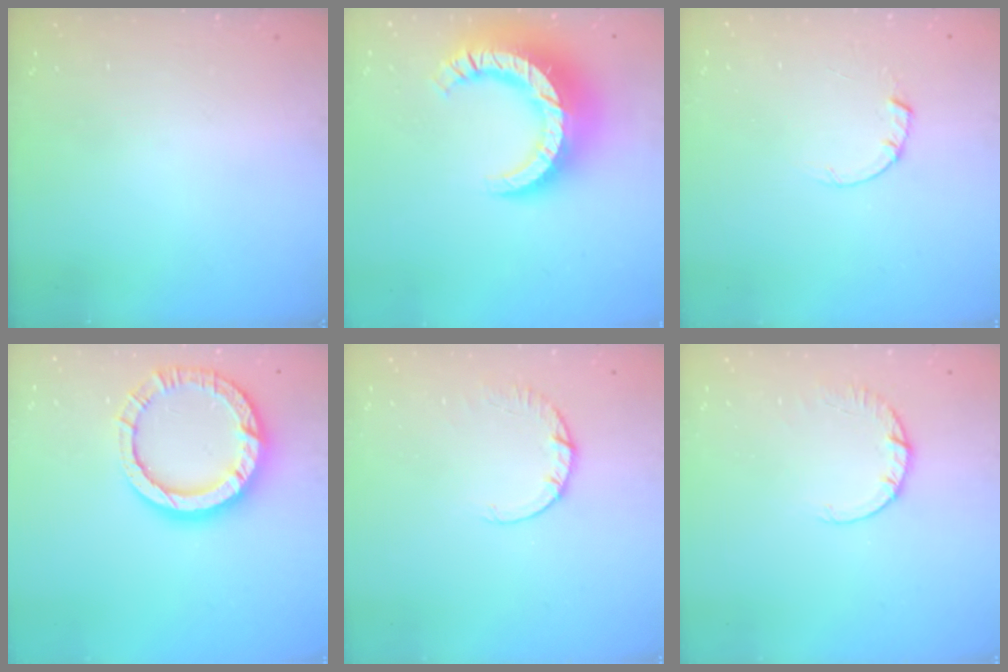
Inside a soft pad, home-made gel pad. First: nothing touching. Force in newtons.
{"total": 18.8, "press": 18.7, "slide": 2.1}
{"total": 1.5, "press": 1.5, "slide": 0.3}
{"total": 15.0, "press": 14.9, "slide": 1.9}
{"total": 2.4, "press": 2.4, "slide": 0.2}
{"total": 2.4, "press": 2.4, "slide": 0.2}